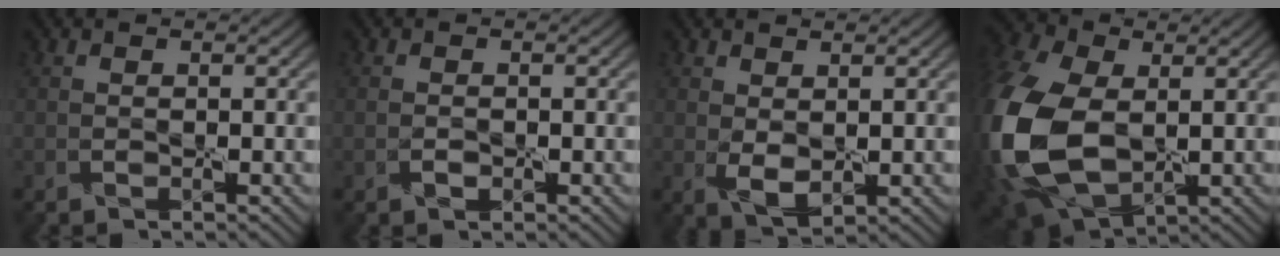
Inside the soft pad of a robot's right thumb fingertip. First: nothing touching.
{"total": 1.1, "force": [-0.4, 0.7, 0.7], "torque": [-0.016, -0.001, -0.007]}
{"total": 2.7, "force": [0.6, 1.5, 2.2], "torque": [-0.051, -0.008, 0.016]}
{"total": 18.9, "force": [-0.9, 12.7, 14.0], "torque": [-0.384, -0.036, -0.008]}